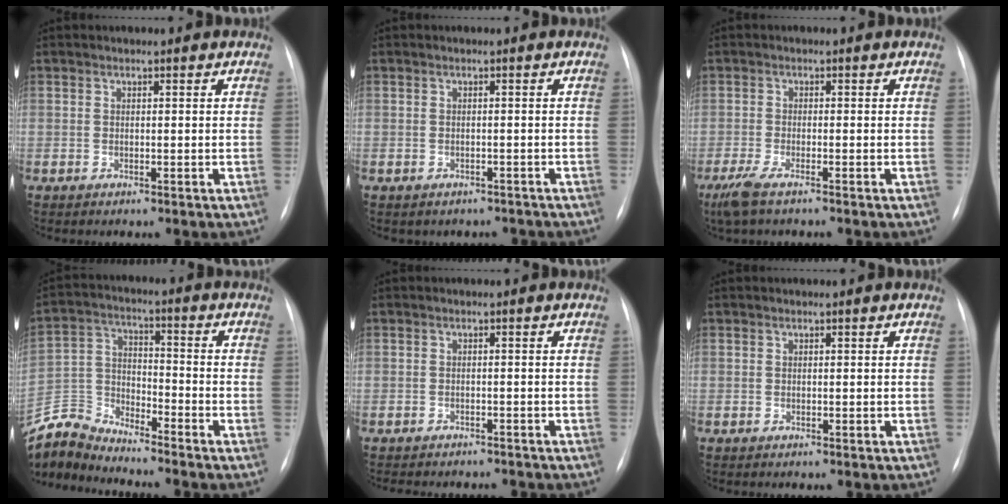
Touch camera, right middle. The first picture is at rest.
{"total": 3.6, "force": [-3.0, 1.9, 0.3], "torque": [-0.005, 0.013, -0.034]}
{"total": 4.2, "force": [-3.0, 0.7, 2.9], "torque": [-0.069, -0.013, -0.056]}
{"total": 8.7, "force": [-8.6, 0.0, -0.5], "torque": [-0.001, 0.020, -0.174]}
{"total": 7.7, "force": [-7.0, 2.3, 2.3], "torque": [-0.027, 0.002, -0.083]}
{"total": 0.0}